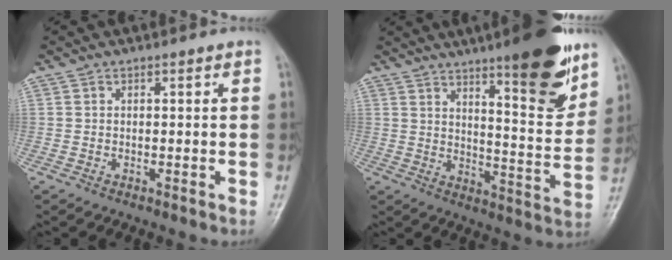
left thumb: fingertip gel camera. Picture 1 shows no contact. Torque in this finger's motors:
{"motor_torque": [2.57, 1.08, 1.44, -1.33, 0.41]}